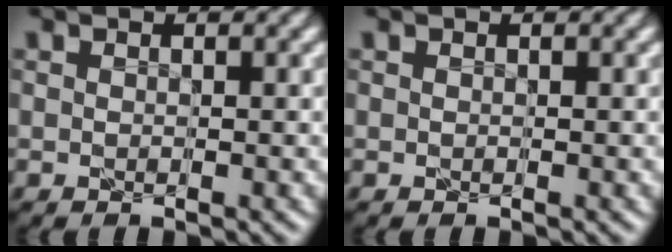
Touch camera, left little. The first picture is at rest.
{"total": 0.0}